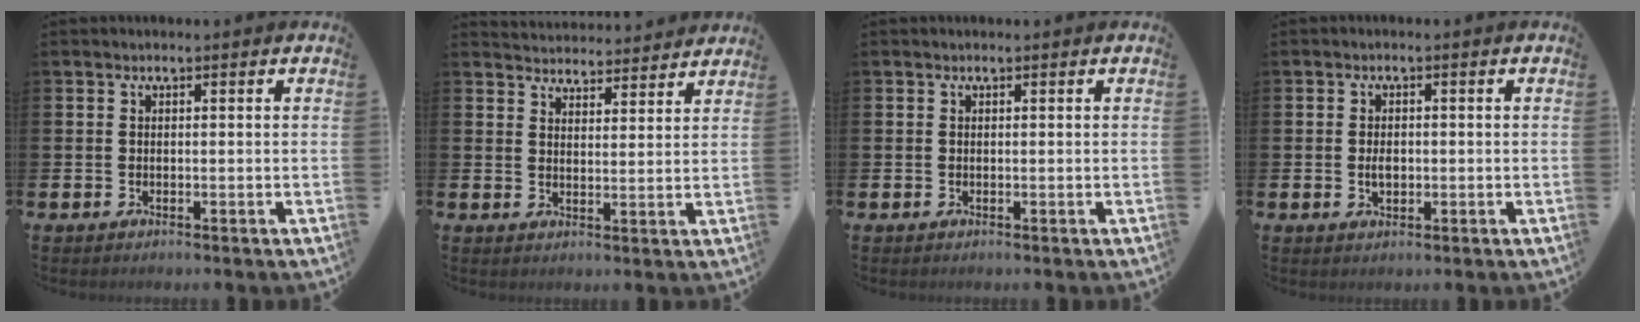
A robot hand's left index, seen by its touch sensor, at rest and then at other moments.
{"total": 4.2, "force": [4.2, 0.4, -0.4], "torque": [-0.002, -0.029, 0.075]}
{"total": 0.0}
{"total": 2.0, "force": [-0.1, 1.3, 1.6], "torque": [-0.020, 0.001, -0.004]}